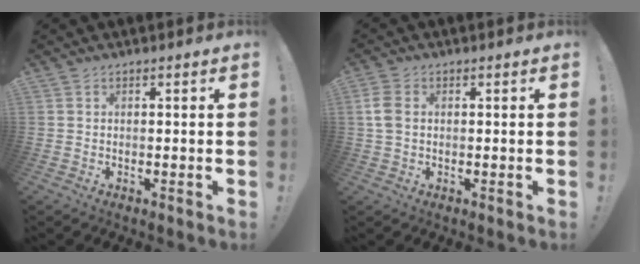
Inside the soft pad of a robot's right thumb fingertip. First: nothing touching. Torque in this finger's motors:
{"motor_torque": [0.74, 0.67, 0.31, 0.17, 0.00]}